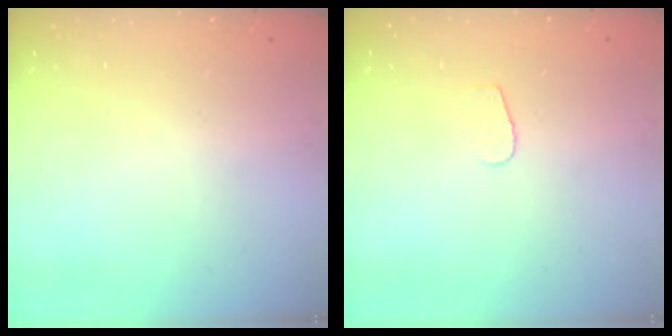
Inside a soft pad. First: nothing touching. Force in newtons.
{"total": 3.3, "press": 3.3, "slide": 0.4}